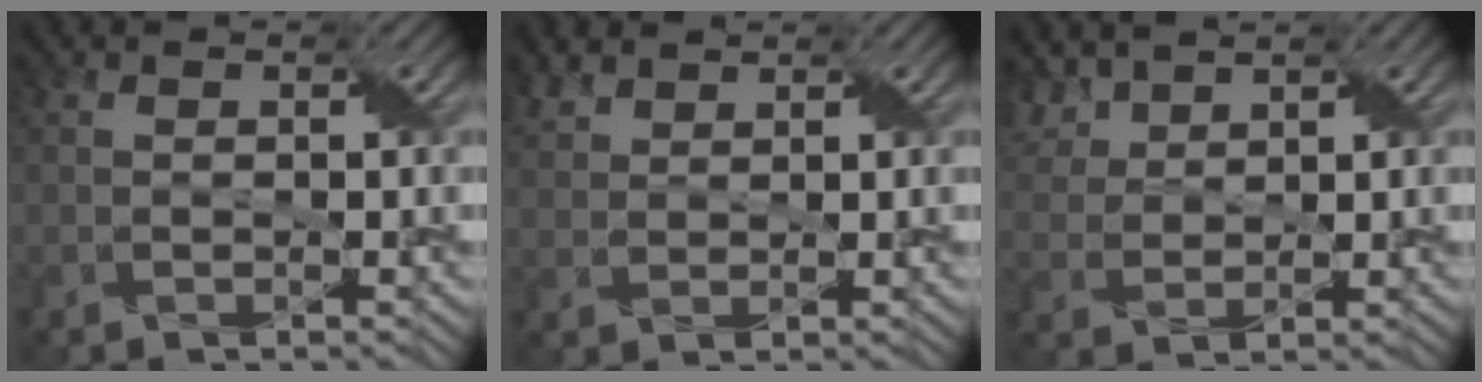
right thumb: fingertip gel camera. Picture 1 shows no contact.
{"total": 3.0, "force": [2.4, 1.4, 1.1], "torque": [-0.034, 0.011, 0.053]}
{"total": 4.1, "force": [3.2, 1.9, 1.9], "torque": [-0.057, 0.010, 0.069]}